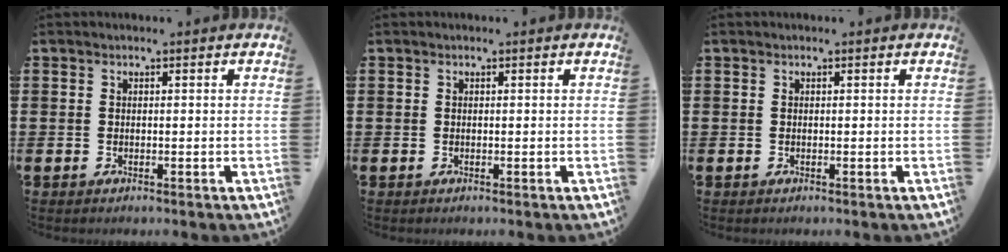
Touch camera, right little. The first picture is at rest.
{"total": 0.0}
{"total": 0.0}